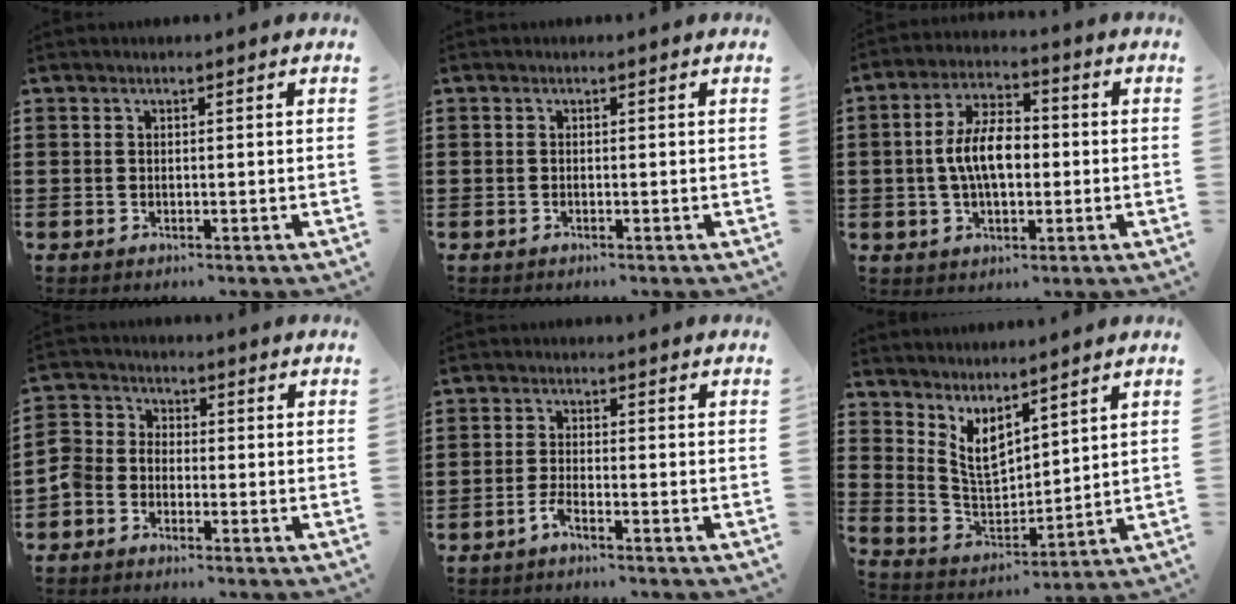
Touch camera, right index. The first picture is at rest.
{"total": 0.0}
{"total": 8.1, "force": [-0.4, 4.1, 6.9], "torque": [-0.148, 0.006, -0.014]}
{"total": 3.6, "force": [-2.7, 2.3, 0.8], "torque": [-0.045, 0.001, -0.065]}
{"total": 2.3, "force": [-1.8, 0.2, 1.4], "torque": [-0.041, -0.004, -0.038]}
{"total": 5.7, "force": [4.3, 2.4, 2.9], "torque": [-0.076, -0.020, 0.081]}